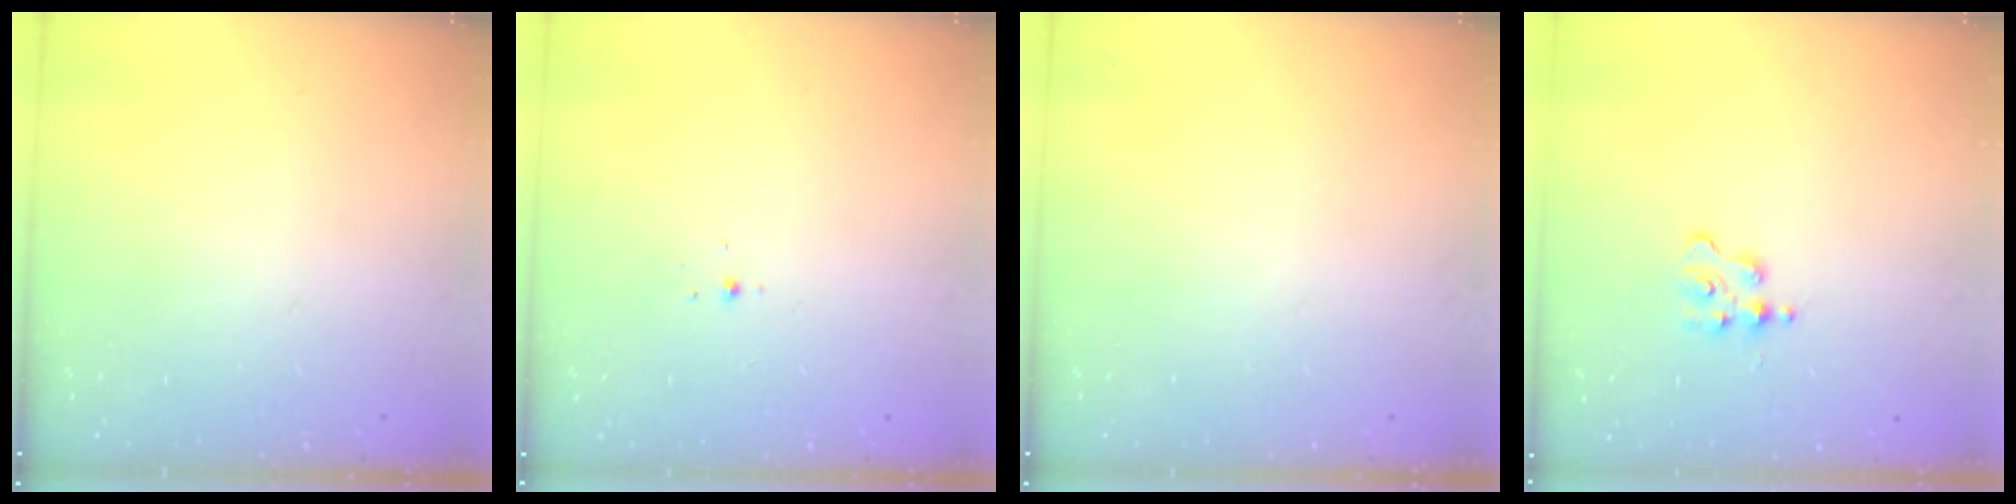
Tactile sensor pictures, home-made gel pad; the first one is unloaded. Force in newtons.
{"total": 3.0, "press": 2.9, "slide": 0.8}
{"total": 0.0}
{"total": 2.5, "press": 2.5, "slide": 0.3}